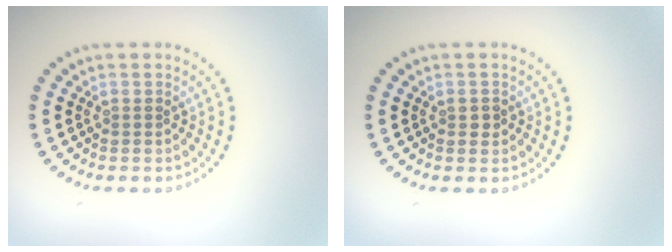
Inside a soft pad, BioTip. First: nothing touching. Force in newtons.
{"total": 1.0, "press": 1.0, "slide": 0.1}